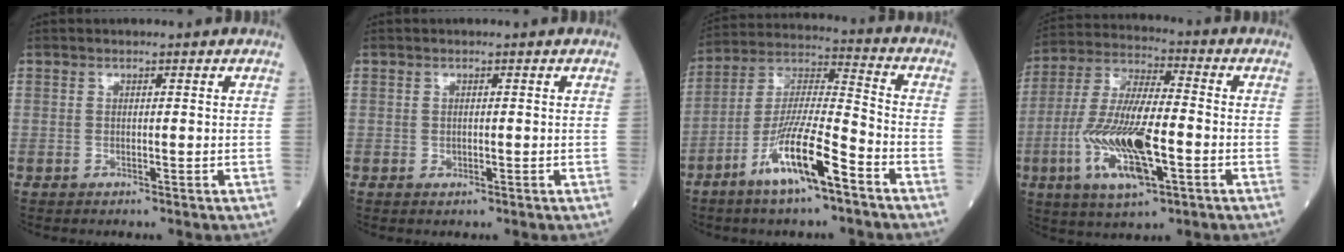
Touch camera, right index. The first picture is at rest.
{"total": 0.8, "force": [-0.1, 0.5, 0.6], "torque": [-0.011, -0.002, 0.000]}
{"total": 13.5, "force": [-7.3, 1.5, 11.3], "torque": [-0.219, -0.010, -0.139]}
{"total": 16.4, "force": [-4.7, 3.9, 15.2], "torque": [-0.316, -0.011, -0.083]}